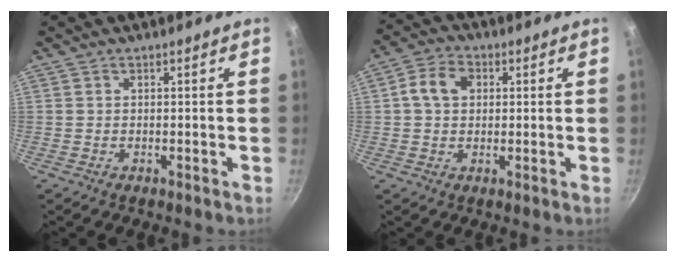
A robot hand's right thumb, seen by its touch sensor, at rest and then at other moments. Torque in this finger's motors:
{"motor_torque": [-0.11, 0.21, 0.46, -0.46, 0.02]}